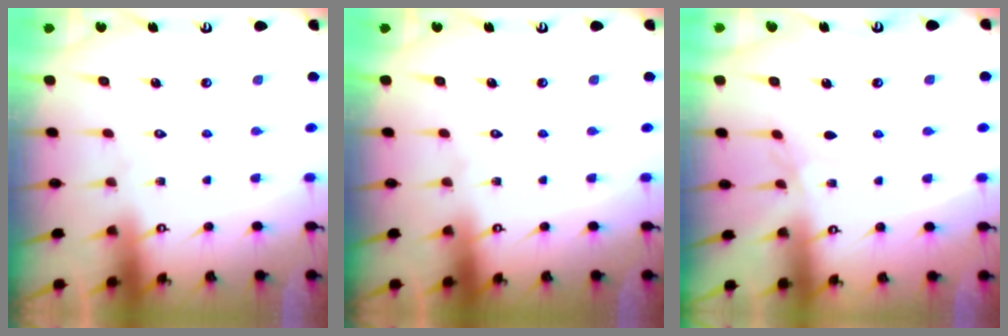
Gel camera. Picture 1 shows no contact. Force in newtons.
{"total": 0.0}
{"total": 2.1, "press": 2.1, "slide": 0.5}